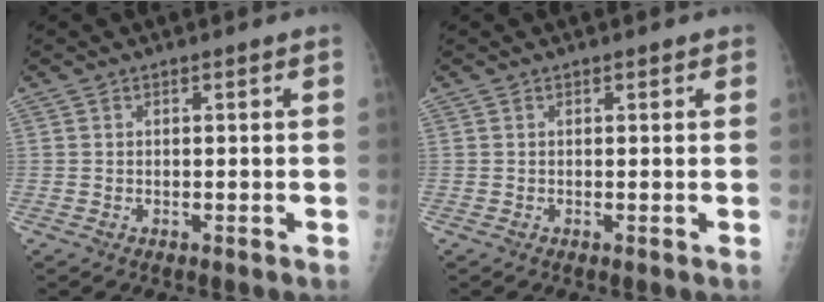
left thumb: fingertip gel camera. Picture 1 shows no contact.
{"total": 0.7, "force": [0.5, 0.4, 0.4], "torque": [-0.002, -0.002, 0.003]}